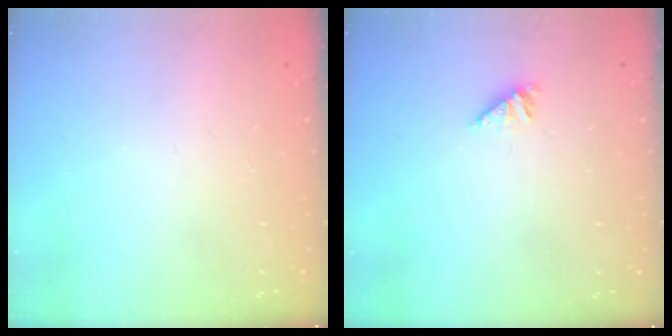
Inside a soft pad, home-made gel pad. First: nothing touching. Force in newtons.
{"total": 1.9, "press": 1.9, "slide": 0.4}